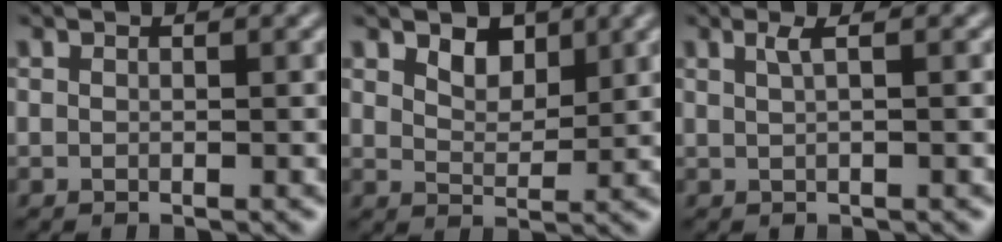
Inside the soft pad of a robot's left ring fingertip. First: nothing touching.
{"total": 2.7, "force": [1.7, 1.5, 1.4], "torque": [-0.030, -0.005, 0.028]}
{"total": 1.5, "force": [0.6, 0.5, 1.3], "torque": [-0.020, 0.002, 0.007]}